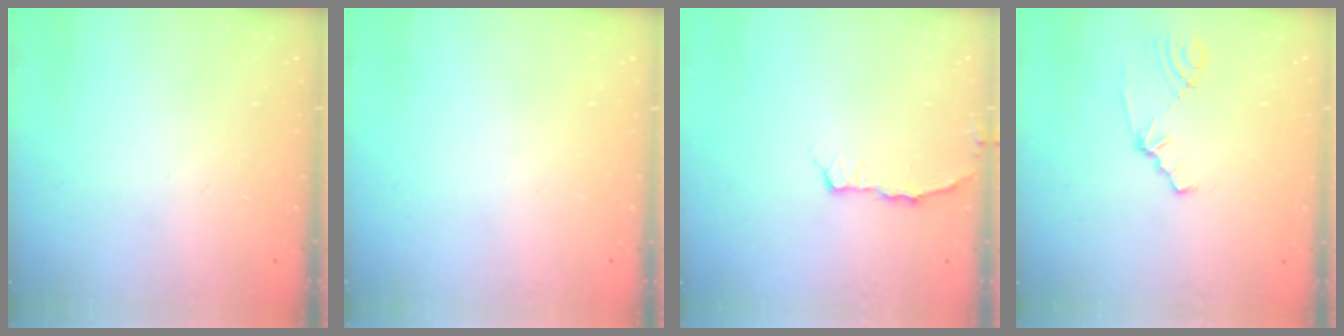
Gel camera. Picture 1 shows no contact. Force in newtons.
{"total": 0.0}
{"total": 3.5, "press": 3.4, "slide": 0.5}
{"total": 1.8, "press": 1.7, "slide": 0.3}